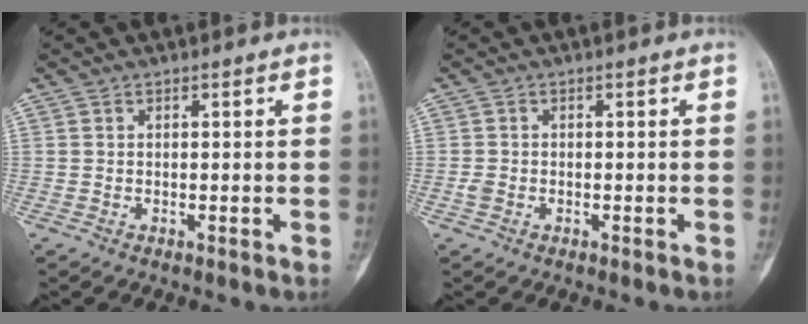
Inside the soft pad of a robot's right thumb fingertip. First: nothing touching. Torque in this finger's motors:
{"motor_torque": [0.25, -0.10, 0.37, -0.06, -0.01]}